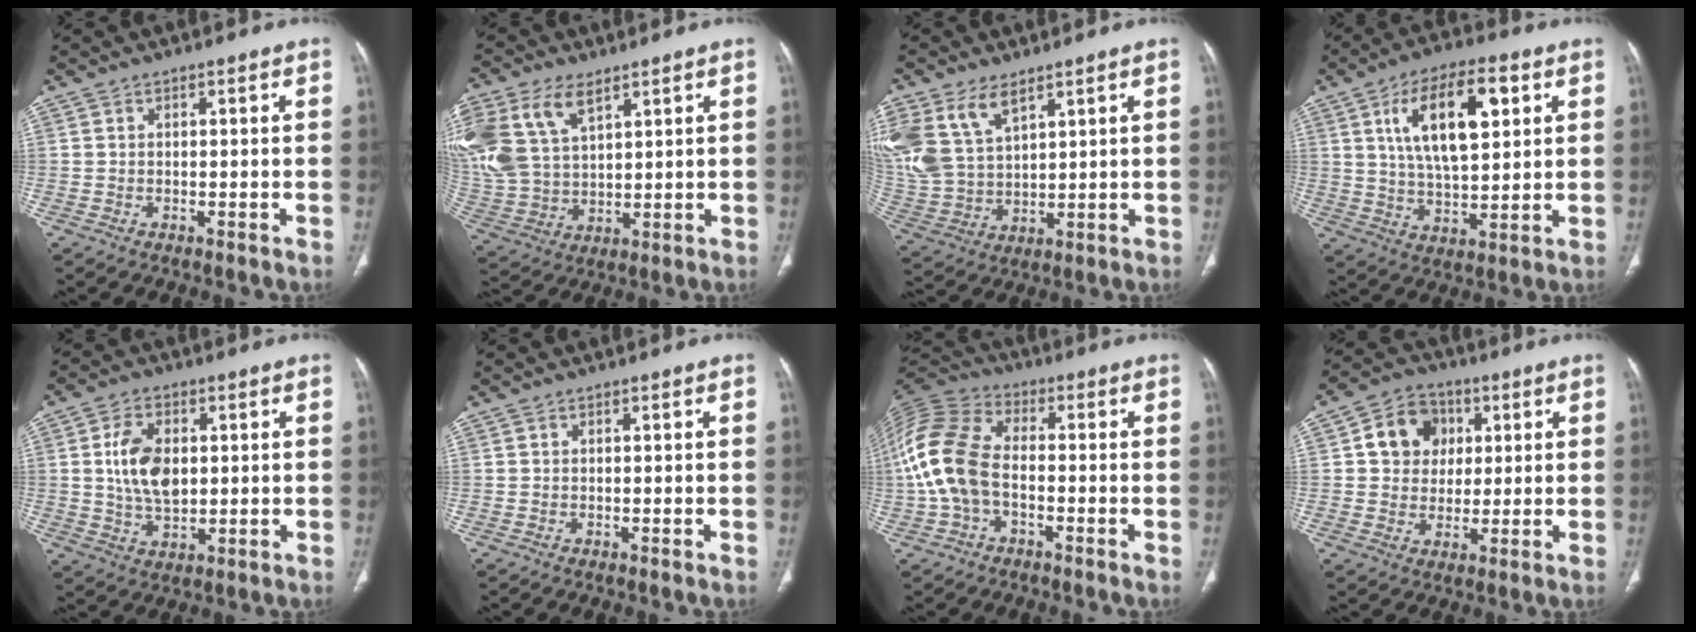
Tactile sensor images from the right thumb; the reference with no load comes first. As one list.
[{"total": 18.4, "force": [8.7, 11.0, 11.9], "torque": [-0.277, -0.004, 0.177]}, {"total": 14.7, "force": [7.7, 8.5, 9.2], "torque": [-0.198, -0.017, 0.170]}, {"total": 16.0, "force": [5.3, 7.1, 13.4], "torque": [-0.212, -0.006, 0.094]}, {"total": 9.7, "force": [1.3, 6.0, 7.5], "torque": [-0.131, -0.006, 0.030]}, {"total": 0.0}, {"total": 14.7, "force": [-2.2, 9.3, 11.1], "torque": [-0.249, 0.034, -0.048]}, {"total": 10.1, "force": [2.5, 8.6, 4.6], "torque": [-0.039, 0.001, 0.034]}]